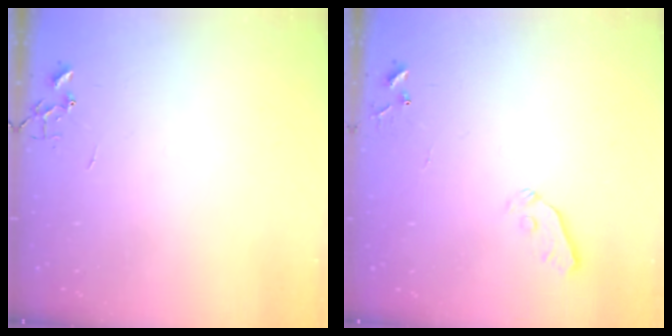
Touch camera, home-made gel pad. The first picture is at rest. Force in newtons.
{"total": 5.2, "press": 5.2, "slide": 0.6}